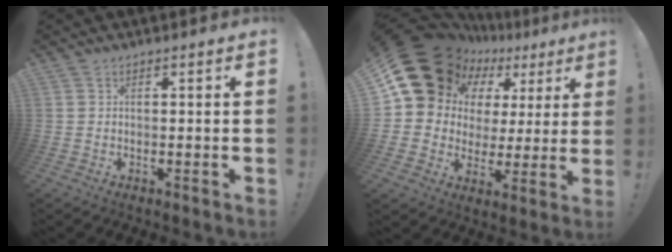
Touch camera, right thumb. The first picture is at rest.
{"total": 17.9, "force": [11.4, 11.2, 7.9], "torque": [-0.136, -0.073, 0.229]}